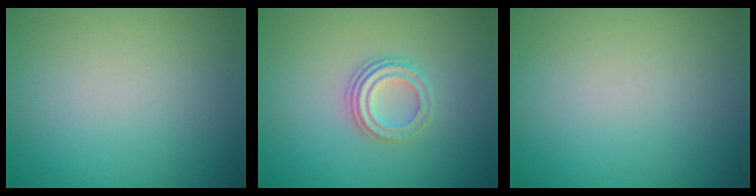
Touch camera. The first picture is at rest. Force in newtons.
{"total": 3.0, "press": 2.1, "slide": 2.1}
{"total": 0.0}